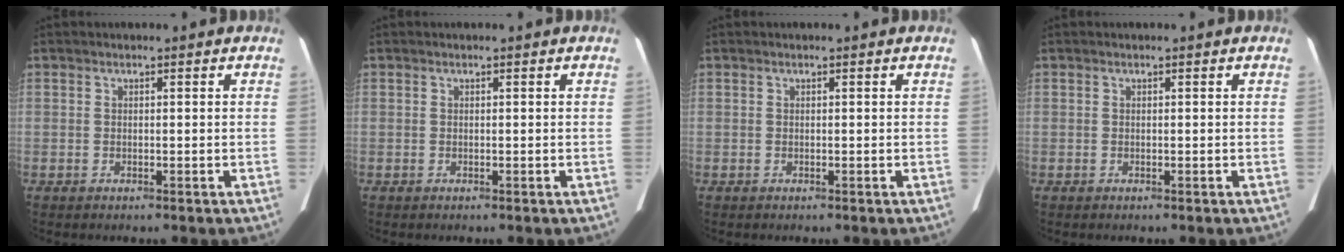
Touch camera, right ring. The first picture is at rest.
{"total": 0.0}
{"total": 0.0}
{"total": 0.0}